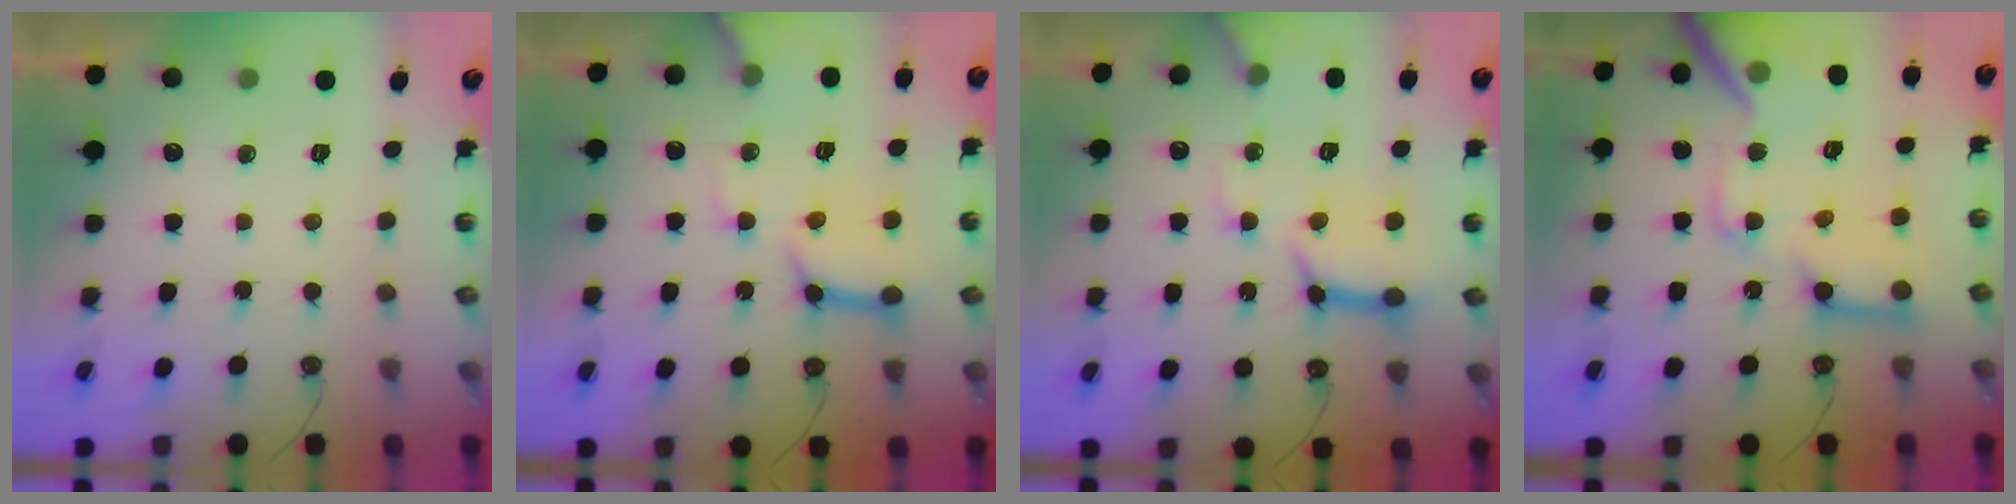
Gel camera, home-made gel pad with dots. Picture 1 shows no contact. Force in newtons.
{"total": 13.9, "press": 13.8, "slide": 1.7}
{"total": 13.3, "press": 13.2, "slide": 1.5}
{"total": 20.2, "press": 20.1, "slide": 2.4}